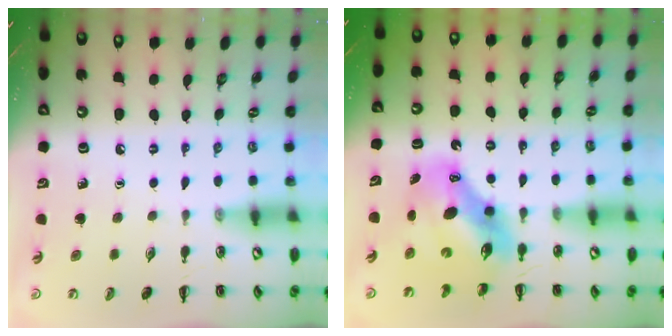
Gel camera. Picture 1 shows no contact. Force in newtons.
{"total": 11.2, "press": 10.8, "slide": 3.0}